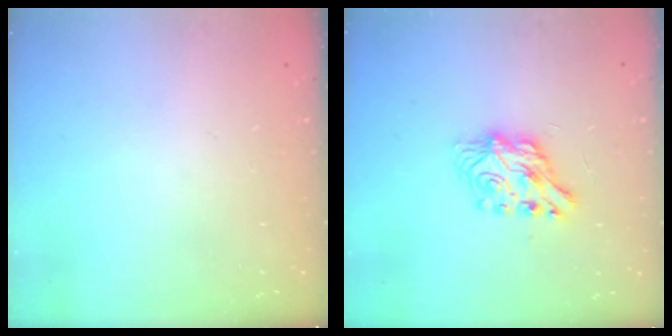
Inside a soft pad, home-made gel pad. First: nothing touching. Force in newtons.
{"total": 7.1, "press": 7.1, "slide": 0.3}